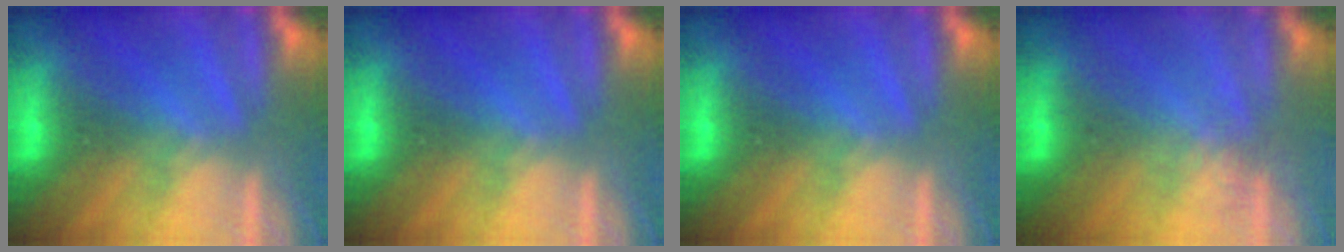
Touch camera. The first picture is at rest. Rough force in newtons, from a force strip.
{"total": 0.0}
{"total": 0.0}
{"total": 1.5}